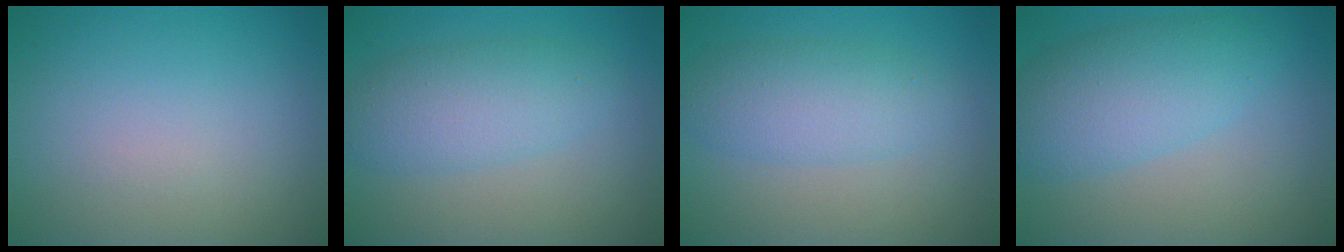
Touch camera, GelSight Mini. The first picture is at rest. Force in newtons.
{"total": 4.4, "press": 4.4, "slide": 0.0}
{"total": 4.0, "press": 4.0, "slide": 0.1}
{"total": 5.4, "press": 5.4, "slide": 0.2}